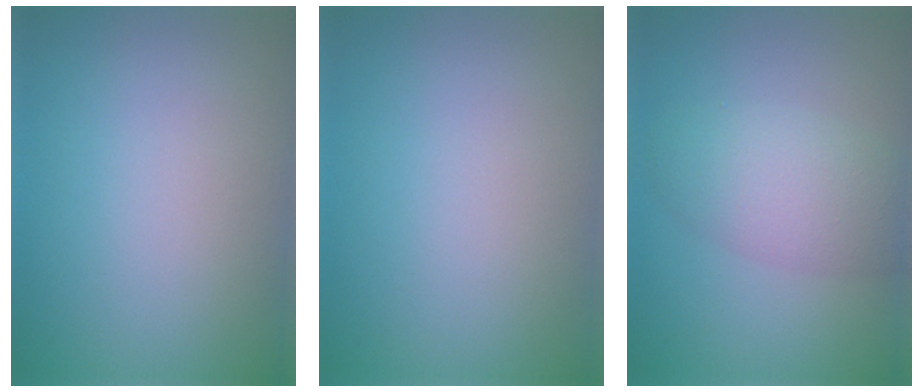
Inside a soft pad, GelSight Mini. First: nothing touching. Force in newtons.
{"total": 0.0}
{"total": 4.6, "press": 4.6, "slide": 0.2}